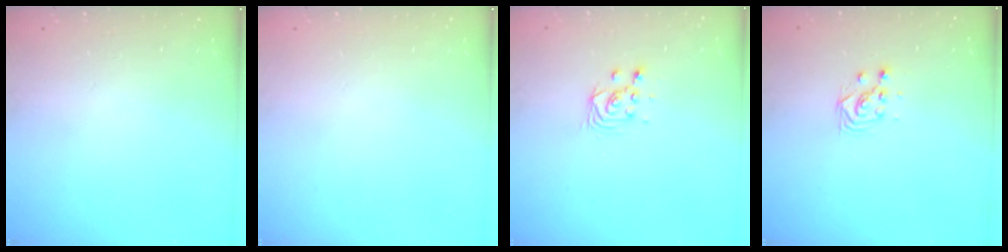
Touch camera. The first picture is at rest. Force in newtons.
{"total": 0.0}
{"total": 3.5, "press": 3.5, "slide": 0.2}
{"total": 3.6, "press": 3.6, "slide": 0.1}